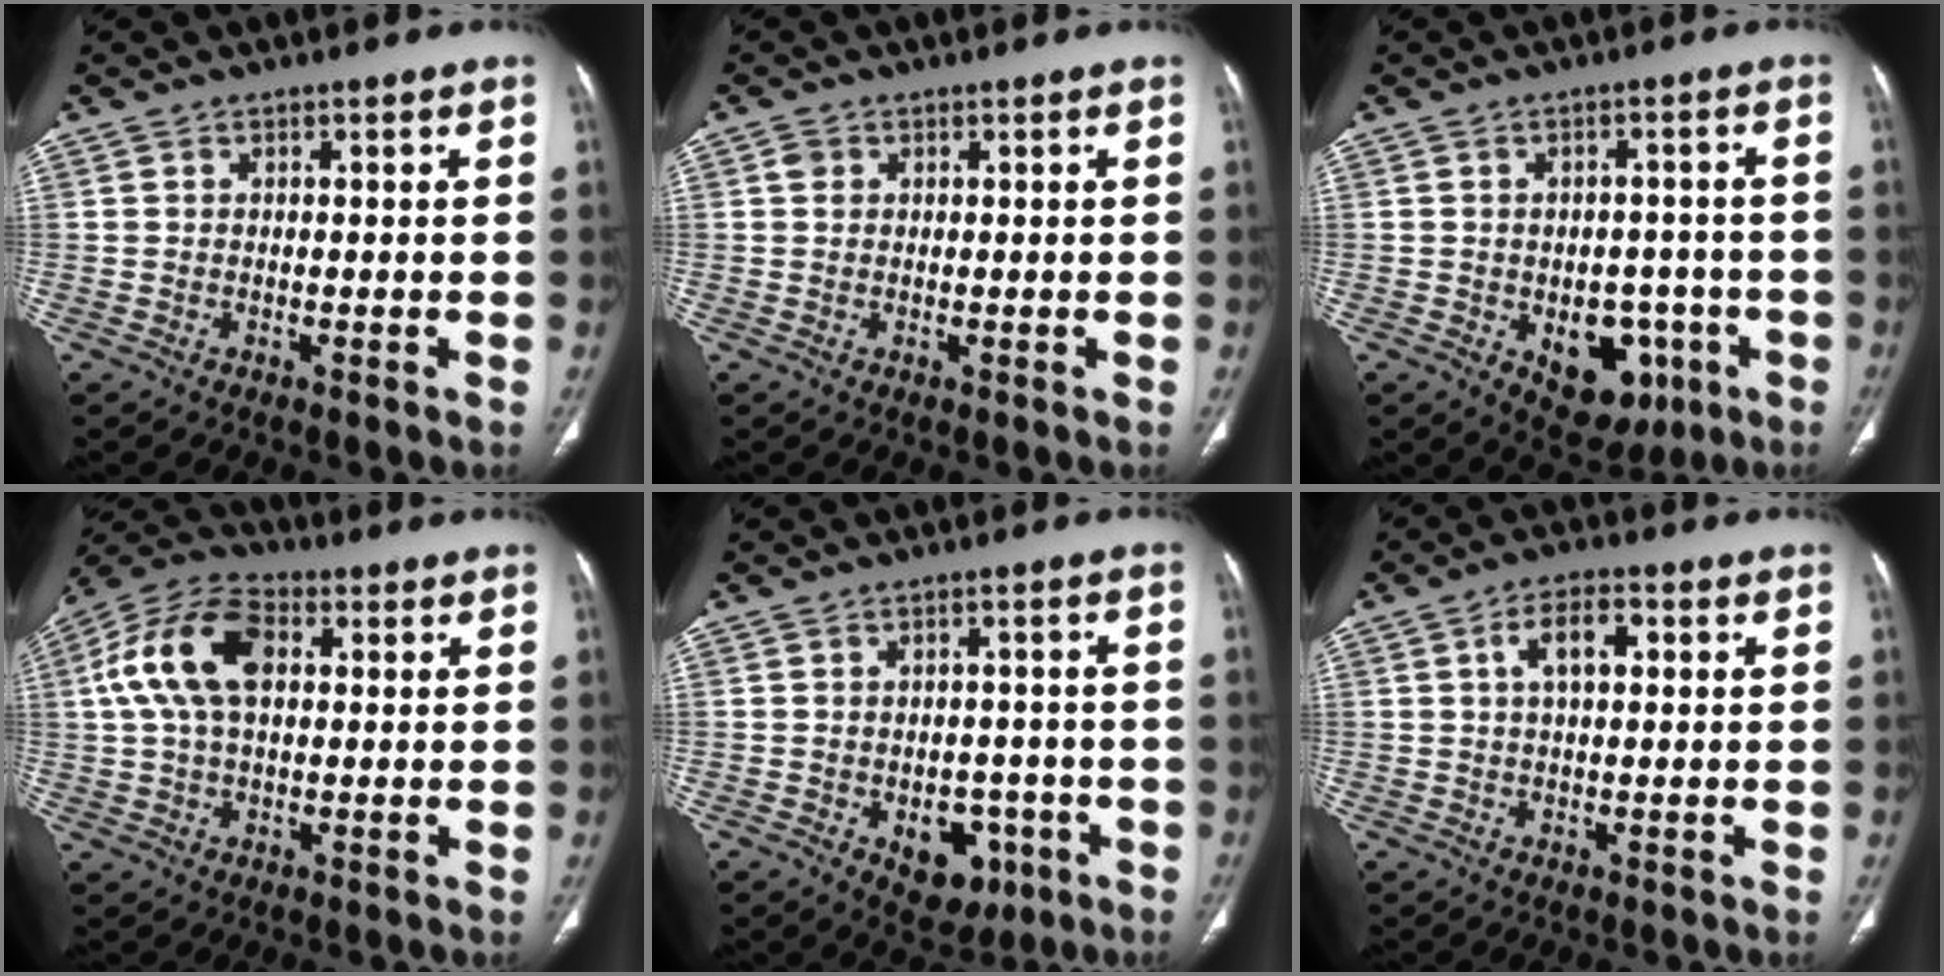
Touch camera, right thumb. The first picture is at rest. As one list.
[{"total": 1.4, "force": [0.5, 1.1, 0.6], "torque": [-0.007, 0.002, 0.008]}, {"total": 10.9, "force": [-3.7, 7.3, 7.2], "torque": [-0.055, 0.021, -0.033]}, {"total": 13.7, "force": [2.7, 8.2, 10.7], "torque": [-0.213, 0.026, 0.044]}, {"total": 8.0, "force": [-3.0, 5.5, 4.9], "torque": [-0.031, 0.018, -0.027]}, {"total": 6.1, "force": [1.5, 3.1, 5.0], "torque": [-0.085, 0.013, 0.024]}]